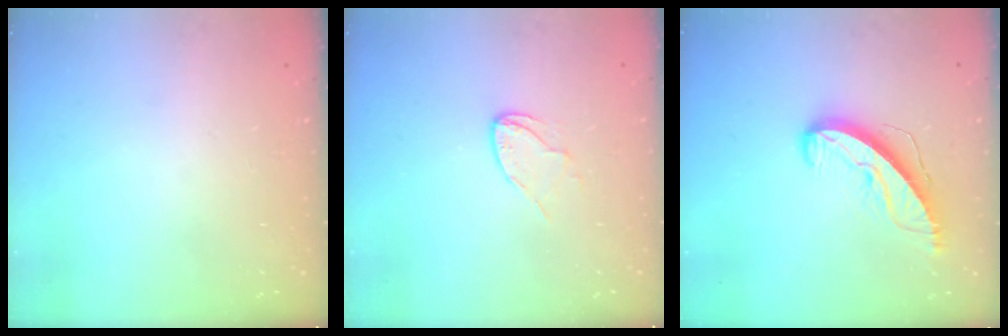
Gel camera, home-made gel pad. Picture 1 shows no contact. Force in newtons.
{"total": 6.3, "press": 6.3, "slide": 0.6}
{"total": 9.4, "press": 9.4, "slide": 0.4}